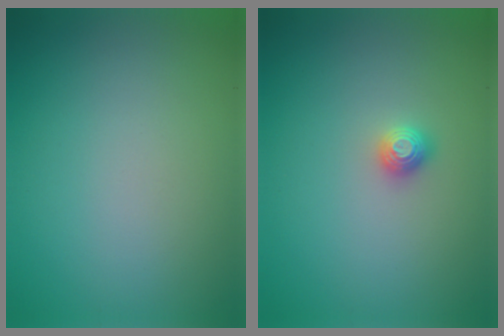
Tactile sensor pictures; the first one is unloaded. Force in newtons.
{"total": 1.1, "press": 1.1, "slide": 0.3}